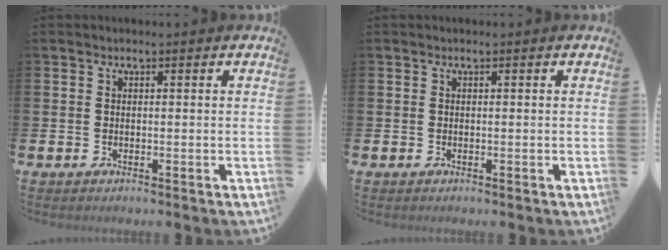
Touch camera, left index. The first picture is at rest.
{"total": 0.0}